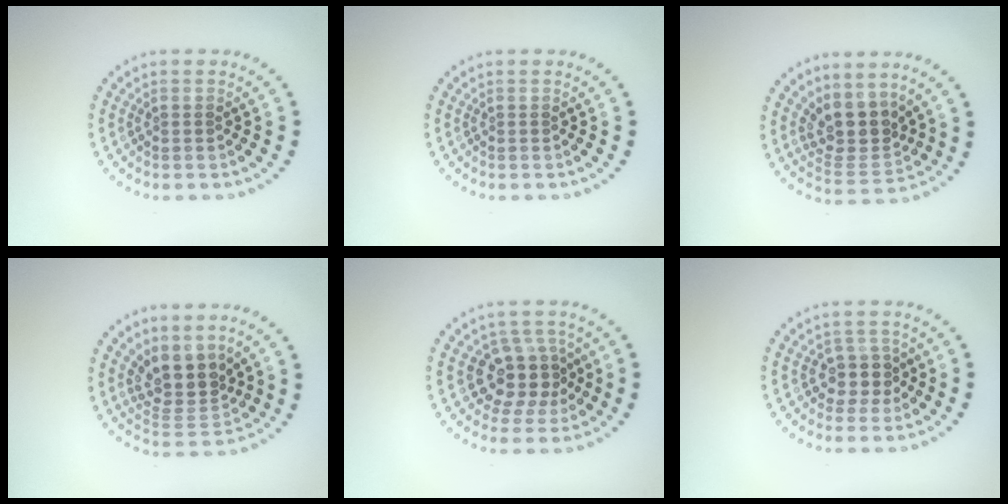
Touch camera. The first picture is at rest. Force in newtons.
{"total": 0.0}
{"total": 4.0, "press": 3.1, "slide": 2.5}
{"total": 3.9, "press": 3.1, "slide": 2.4}
{"total": 4.3, "press": 3.8, "slide": 2.1}
{"total": 2.4, "press": 2.1, "slide": 1.2}